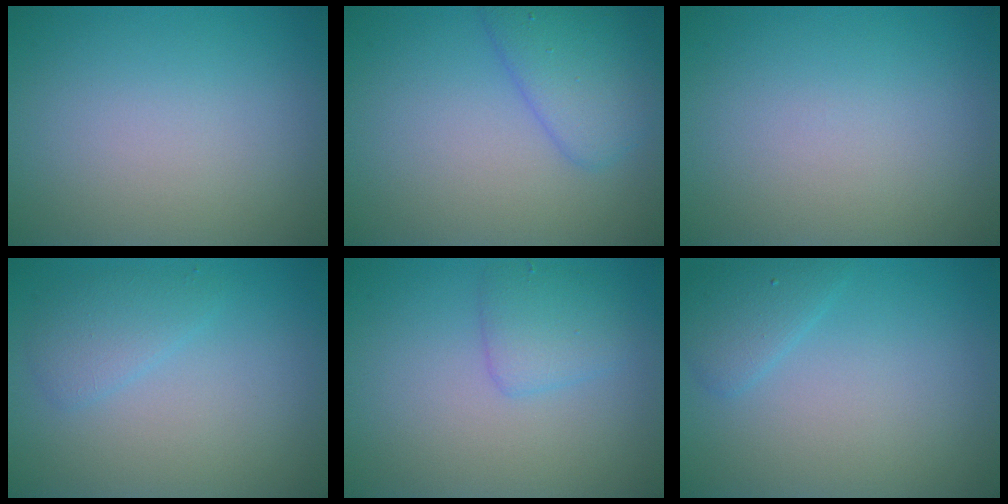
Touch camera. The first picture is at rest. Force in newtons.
{"total": 3.6, "press": 3.6, "slide": 0.2}
{"total": 0.0}
{"total": 2.0, "press": 2.0, "slide": 0.1}
{"total": 2.2, "press": 2.2, "slide": 0.2}
{"total": 1.8, "press": 1.8, "slide": 0.1}